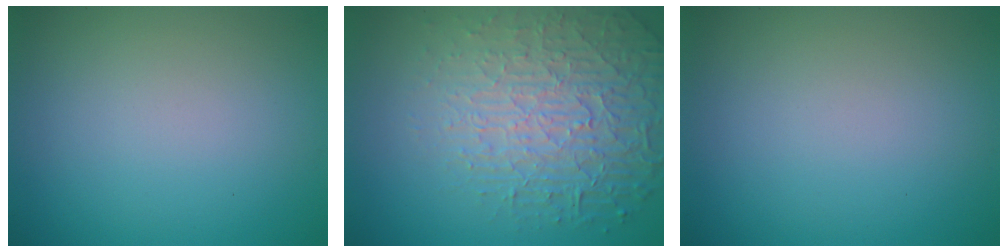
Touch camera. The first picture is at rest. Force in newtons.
{"total": 7.2, "press": 5.2, "slide": 4.9}
{"total": 0.0}